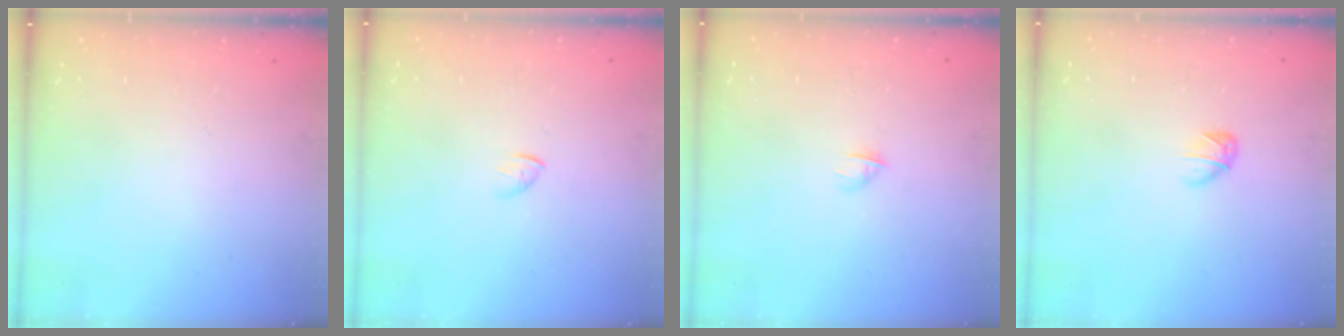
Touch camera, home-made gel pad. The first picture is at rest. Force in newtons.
{"total": 1.3, "press": 1.2, "slide": 0.4}
{"total": 2.8, "press": 2.7, "slide": 0.8}
{"total": 3.1, "press": 2.9, "slide": 1.0}